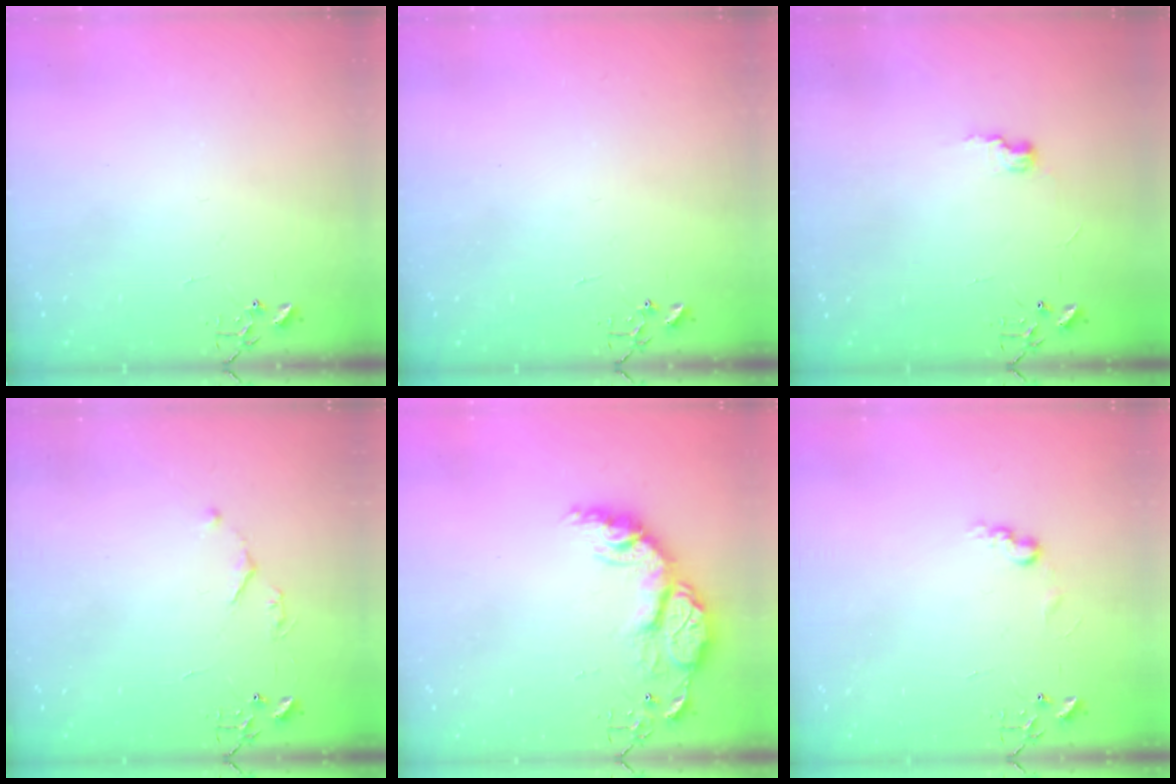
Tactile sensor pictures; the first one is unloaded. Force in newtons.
{"total": 0.0}
{"total": 7.0, "press": 7.0, "slide": 0.6}
{"total": 4.3, "press": 4.3, "slide": 0.7}
{"total": 16.7, "press": 16.7, "slide": 1.3}
{"total": 6.6, "press": 6.5, "slide": 0.9}